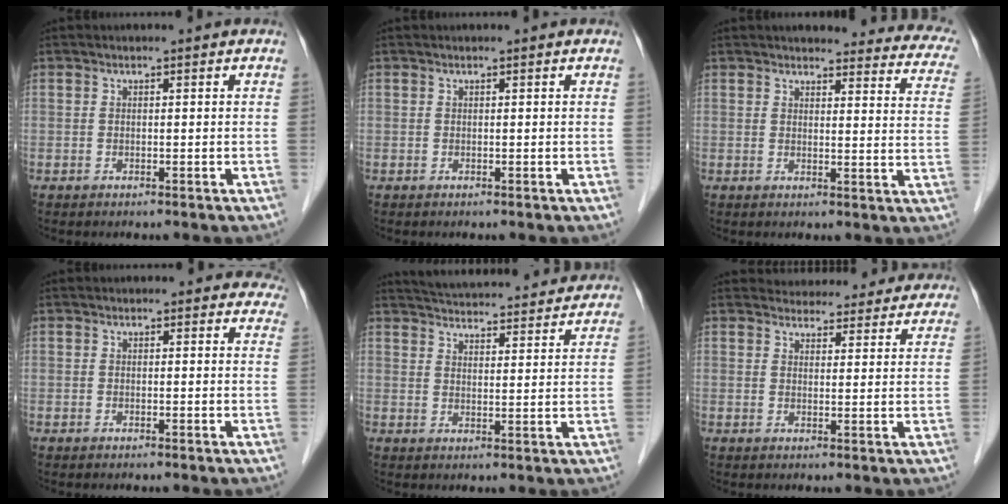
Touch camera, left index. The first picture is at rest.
{"total": 0.0}
{"total": 19.9, "force": [18.3, 4.4, 6.5], "torque": [-0.047, -0.049, 0.180]}
{"total": 3.8, "force": [3.4, 1.6, 0.2], "torque": [0.025, -0.011, 0.012]}
{"total": 21.9, "force": [20.5, 3.4, 6.7], "torque": [-0.106, 0.005, 0.265]}
{"total": 14.7, "force": [13.9, 4.3, 2.6], "torque": [-0.010, 0.007, 0.156]}